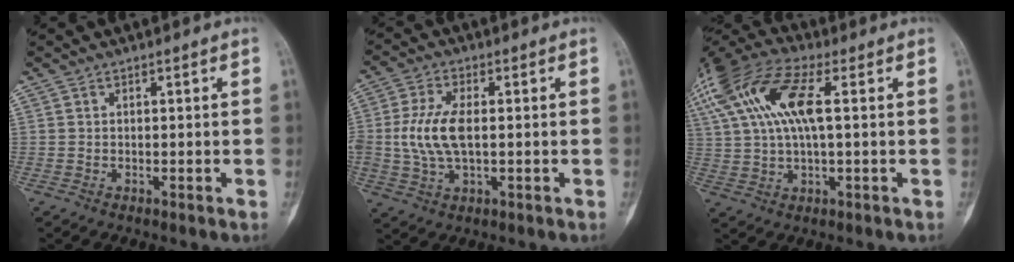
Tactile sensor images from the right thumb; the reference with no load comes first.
{"total": 9.1, "force": [0.2, 4.6, 7.9], "torque": [-0.178, 0.003, 0.006]}
{"total": 18.5, "force": [5.2, 7.2, 16.2], "torque": [-0.365, 0.036, 0.091]}